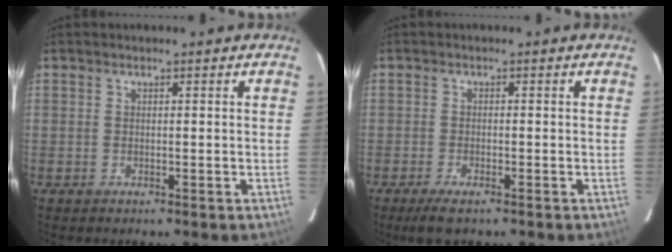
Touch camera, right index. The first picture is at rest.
{"total": 3.4, "force": [-2.4, 0.9, 2.2], "torque": [-0.046, -0.006, -0.039]}